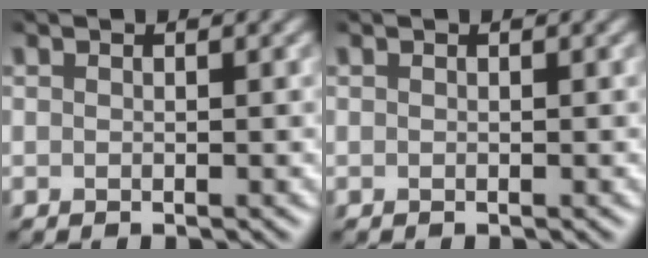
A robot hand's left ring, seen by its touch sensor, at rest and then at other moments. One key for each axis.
{"total": 0.0}